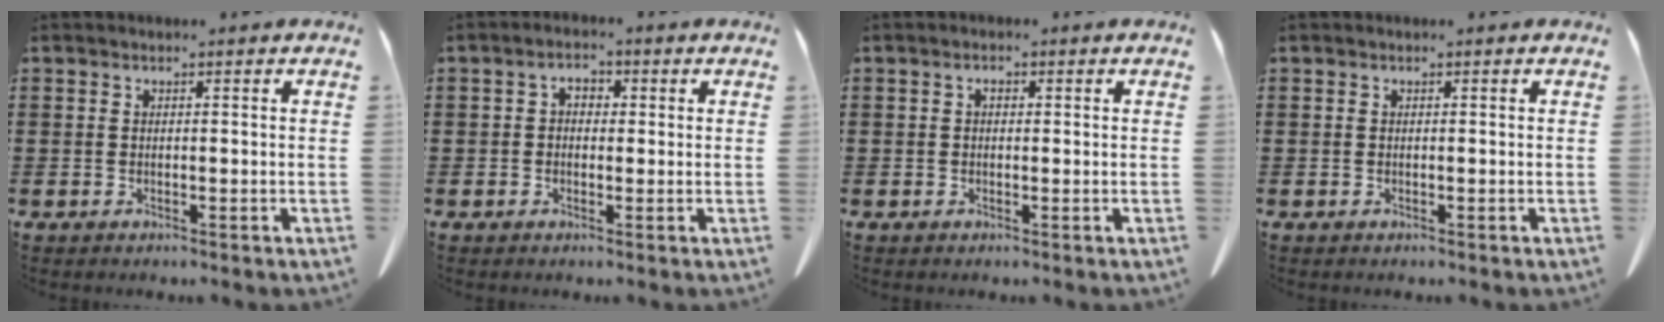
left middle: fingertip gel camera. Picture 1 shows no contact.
{"total": 2.3, "force": [0.0, 1.5, 1.7], "torque": [-0.037, 0.009, -0.003]}
{"total": 1.1, "force": [0.1, 0.7, 0.9], "torque": [-0.019, 0.004, 0.001]}
{"total": 0.0}